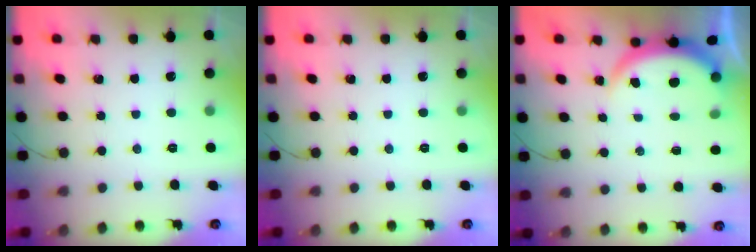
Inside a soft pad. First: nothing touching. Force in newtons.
{"total": 0.0}
{"total": 3.9, "press": 3.9, "slide": 0.1}